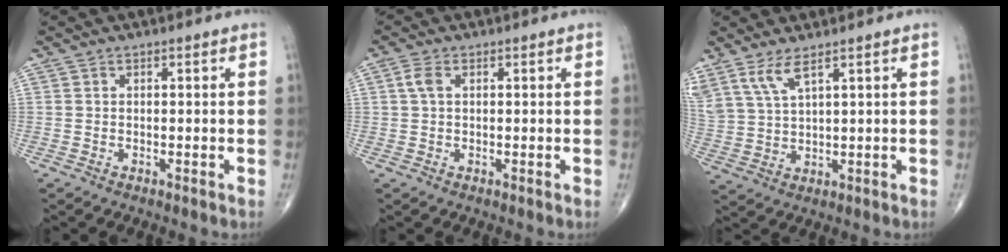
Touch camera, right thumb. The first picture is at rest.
{"total": 2.4, "force": [0.6, 1.4, 1.8], "torque": [-0.046, 0.010, 0.012]}
{"total": 6.0, "force": [4.1, 1.2, 4.2], "torque": [-0.102, -0.016, 0.094]}